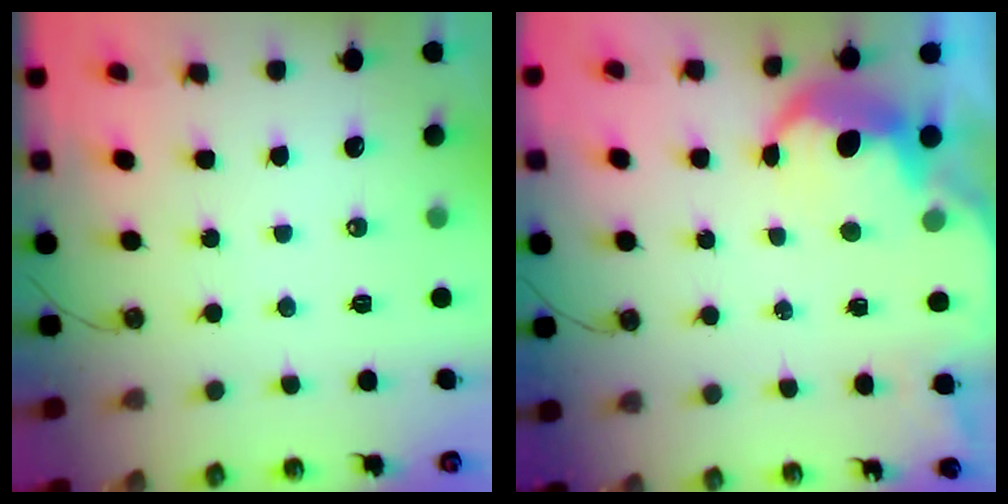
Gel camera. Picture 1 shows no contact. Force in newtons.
{"total": 7.0, "press": 6.9, "slide": 0.8}